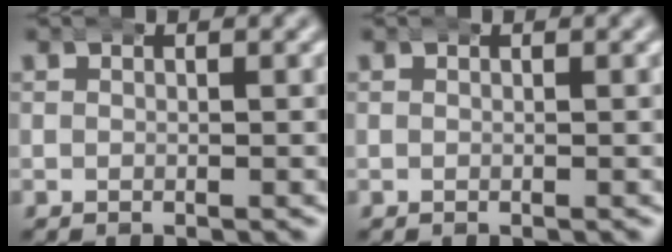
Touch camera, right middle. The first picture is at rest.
{"total": 0.0}